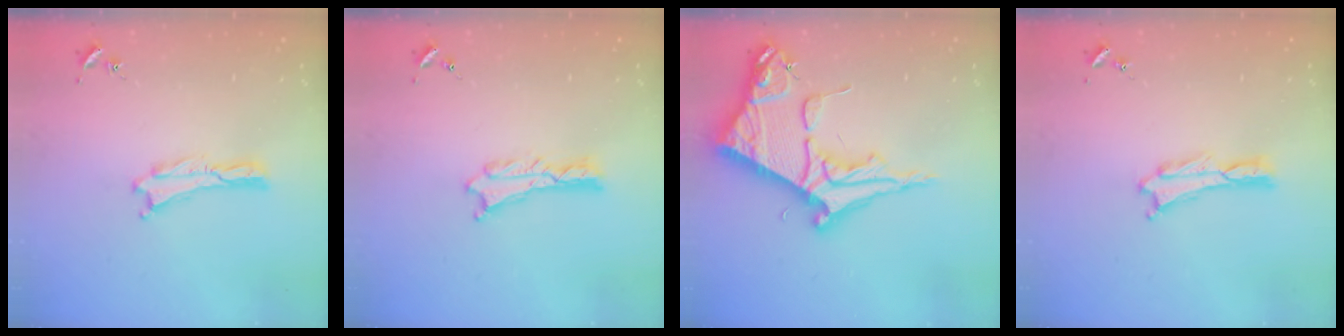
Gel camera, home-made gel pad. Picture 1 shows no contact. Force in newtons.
{"total": 0.7, "press": 0.7, "slide": 0.1}
{"total": 10.2, "press": 10.2, "slide": 1.1}
{"total": 0.0}